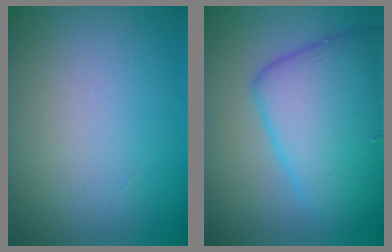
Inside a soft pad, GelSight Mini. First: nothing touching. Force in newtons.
{"total": 7.4, "press": 7.4, "slide": 0.2}